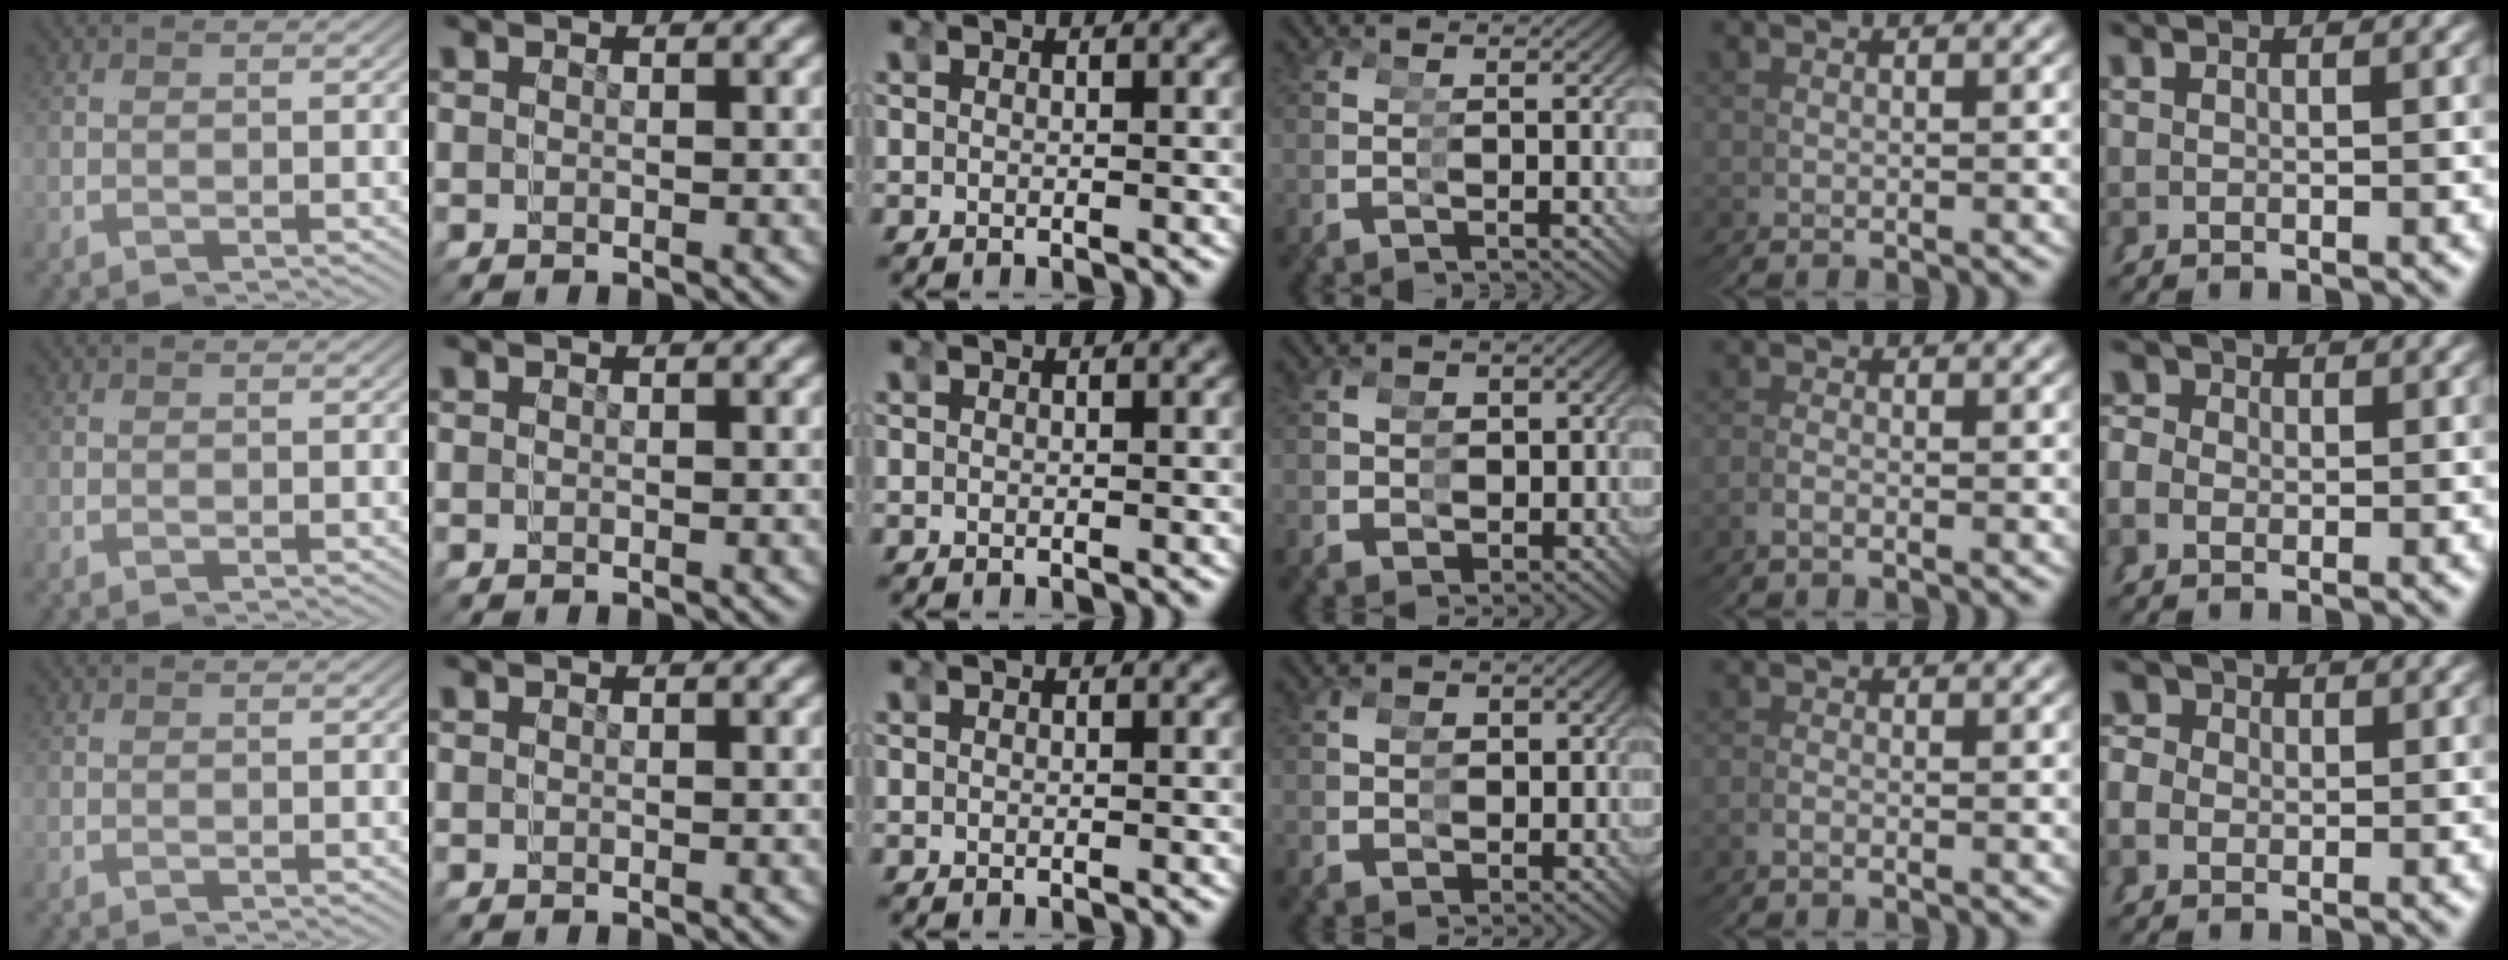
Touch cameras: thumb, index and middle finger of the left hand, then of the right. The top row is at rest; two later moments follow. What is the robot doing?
{"motion": "grasp_and_lifting", "object": "hoodie"}